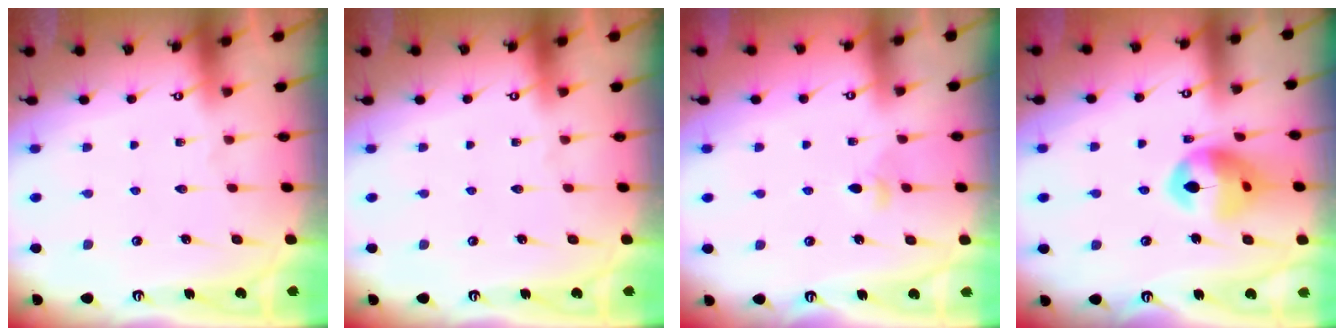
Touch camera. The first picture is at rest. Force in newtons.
{"total": 0.0}
{"total": 3.3, "press": 3.2, "slide": 0.7}
{"total": 13.9, "press": 13.7, "slide": 2.1}